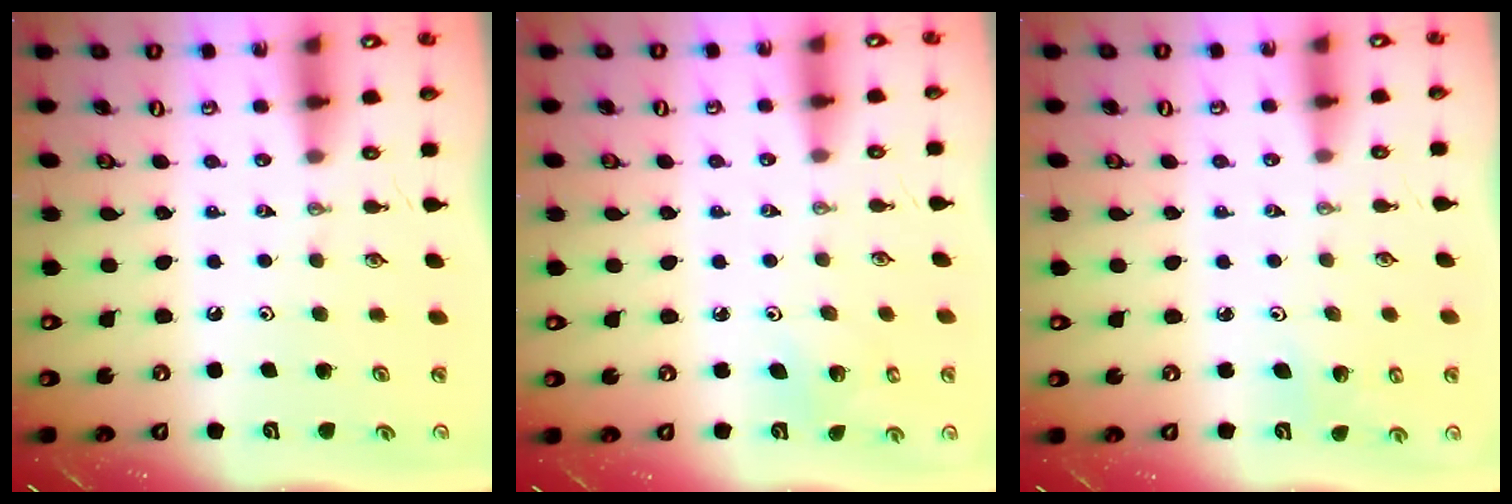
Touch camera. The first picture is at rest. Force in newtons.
{"total": 2.4, "press": 2.4, "slide": 0.2}
{"total": 2.8, "press": 2.8, "slide": 0.2}